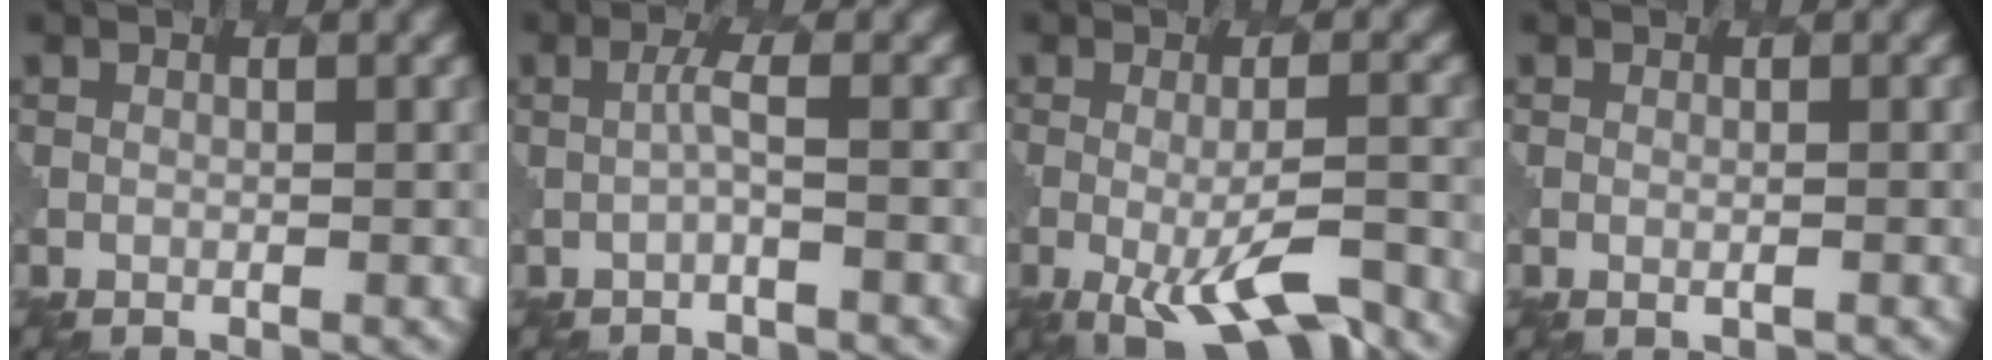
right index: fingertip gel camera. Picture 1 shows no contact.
{"total": 1.4, "force": [0.0, 0.1, 1.4], "torque": [-0.028, 0.000, -0.002]}
{"total": 6.8, "force": [-2.7, 1.7, 6.0], "torque": [-0.092, -0.012, -0.037]}
{"total": 0.7, "force": [0.2, 0.2, 0.6], "torque": [-0.009, -0.004, 0.005]}